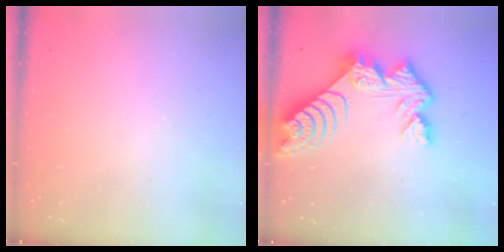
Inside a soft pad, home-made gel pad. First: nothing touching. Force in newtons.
{"total": 13.8, "press": 13.8, "slide": 1.3}